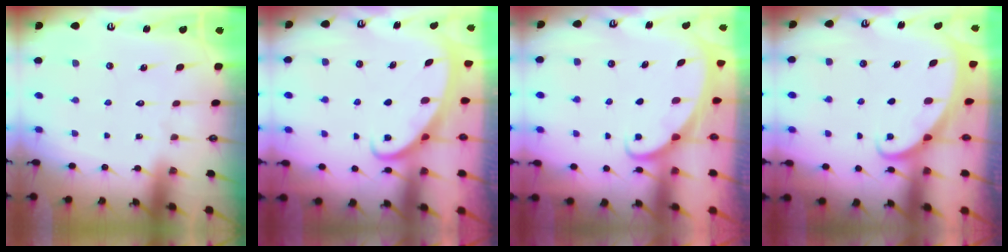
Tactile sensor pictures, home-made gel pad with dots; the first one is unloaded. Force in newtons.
{"total": 2.6, "press": 2.6, "slide": 0.3}
{"total": 1.7, "press": 1.7, "slide": 0.2}
{"total": 1.8, "press": 1.8, "slide": 0.1}